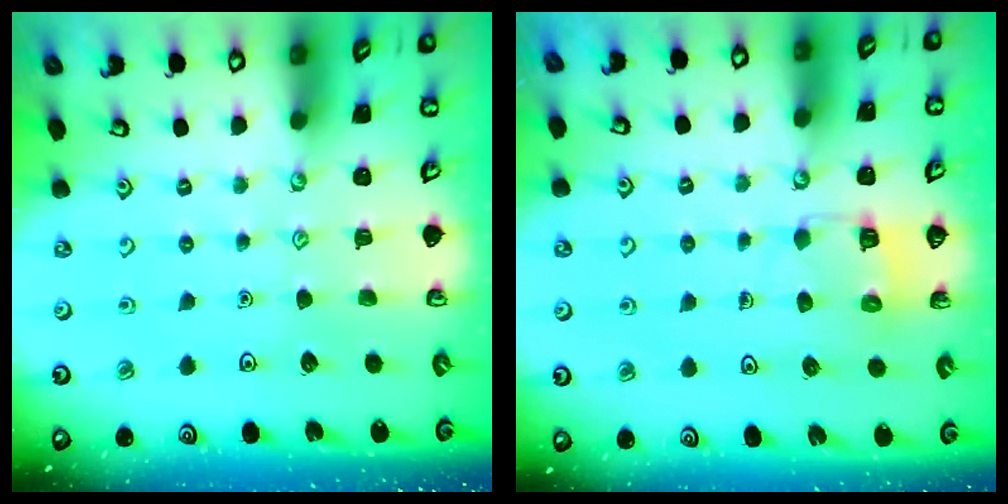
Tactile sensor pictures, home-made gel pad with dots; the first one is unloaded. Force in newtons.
{"total": 5.6, "press": 5.6, "slide": 0.4}